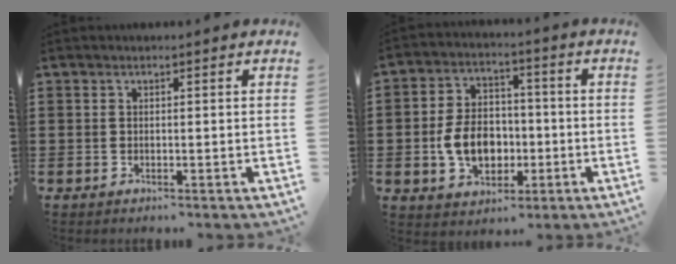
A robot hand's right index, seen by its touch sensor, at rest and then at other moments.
{"total": 8.9, "force": [-1.7, 6.4, 5.9], "torque": [-0.114, 0.005, -0.034]}